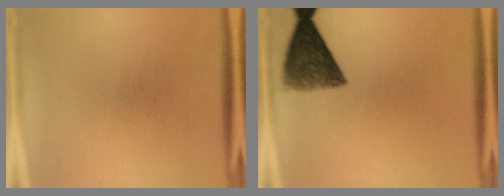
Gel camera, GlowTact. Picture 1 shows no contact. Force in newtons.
{"total": 8.9}